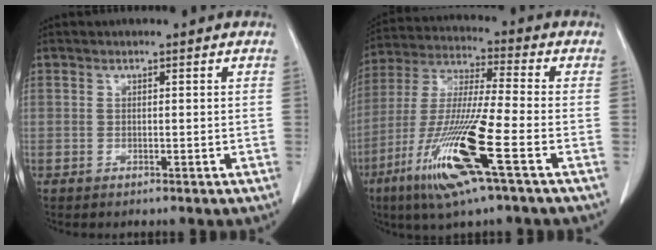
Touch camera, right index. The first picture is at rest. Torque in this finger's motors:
{"motor_torque": [2.03, -0.09, 0.63, 0.21]}